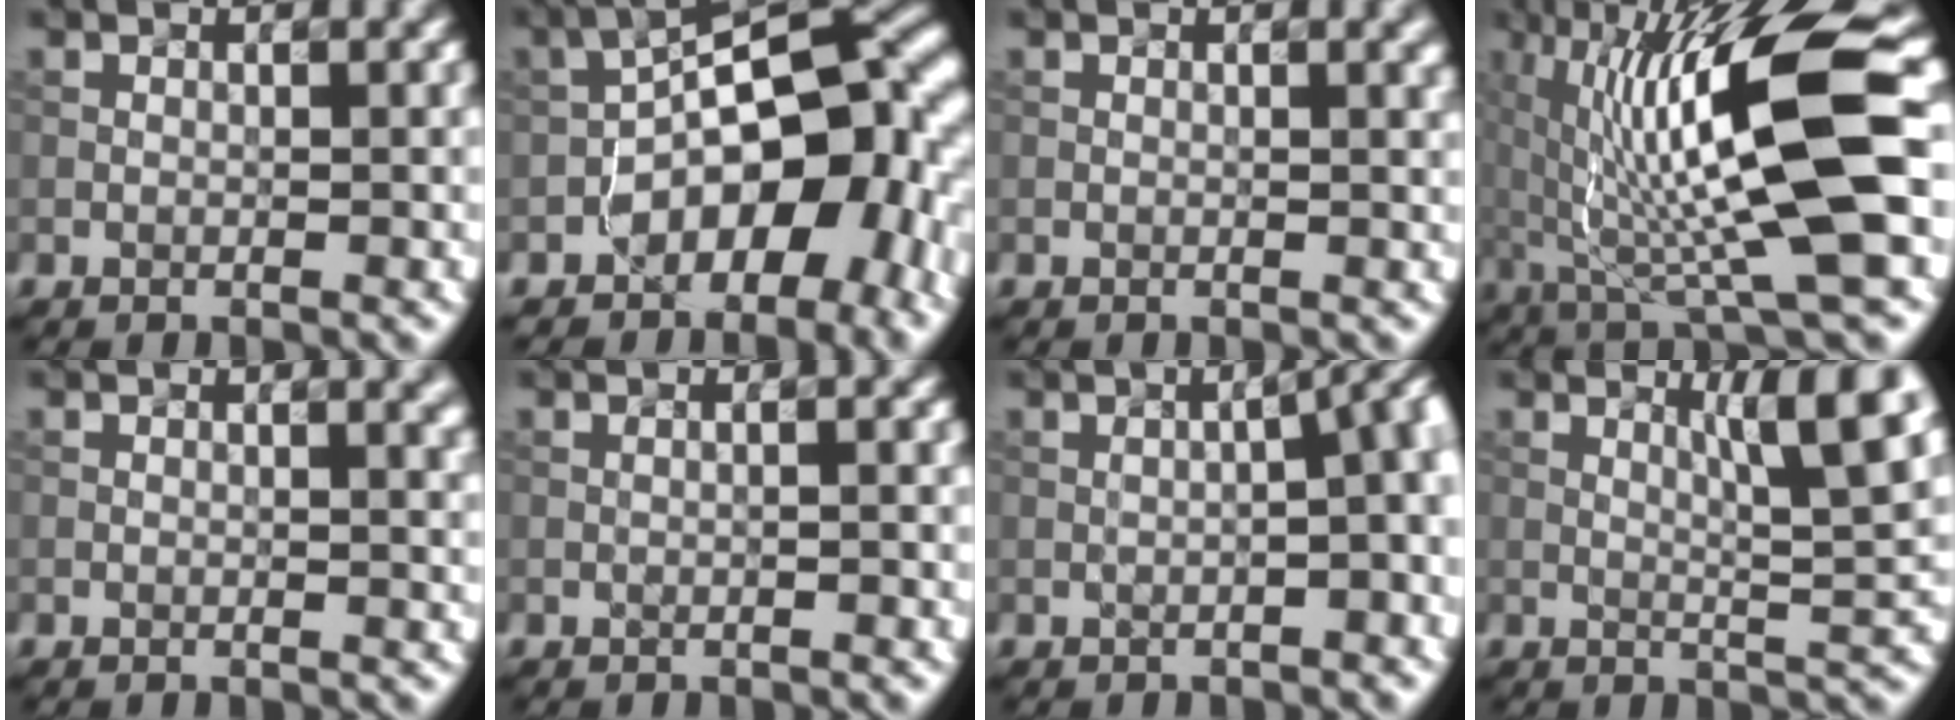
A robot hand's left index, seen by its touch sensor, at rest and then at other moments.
{"total": 12.0, "force": [-3.7, 6.9, 9.1], "torque": [-0.094, 0.021, -0.067]}
{"total": 1.5, "force": [0.6, 0.5, 1.3], "torque": [-0.011, 0.002, 0.003]}
{"total": 13.0, "force": [0.9, 2.3, 12.8], "torque": [-0.211, 0.004, 0.032]}
{"total": 2.1, "force": [0.9, 0.8, 1.7], "torque": [-0.008, 0.004, 0.007]}
{"total": 1.4, "force": [0.2, 0.6, 1.2], "torque": [-0.004, 0.003, -0.010]}
{"total": 5.0, "force": [0.2, 1.5, 4.7], "torque": [-0.038, 0.019, 0.008]}
{"total": 7.0, "force": [2.6, 1.1, 6.4], "torque": [-0.087, 0.005, 0.052]}